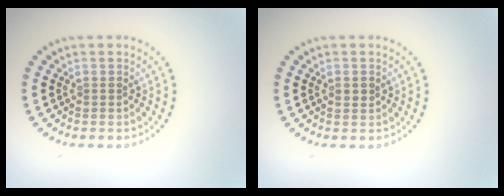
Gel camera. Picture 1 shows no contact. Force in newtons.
{"total": 1.0, "press": 1.0, "slide": 0.1}